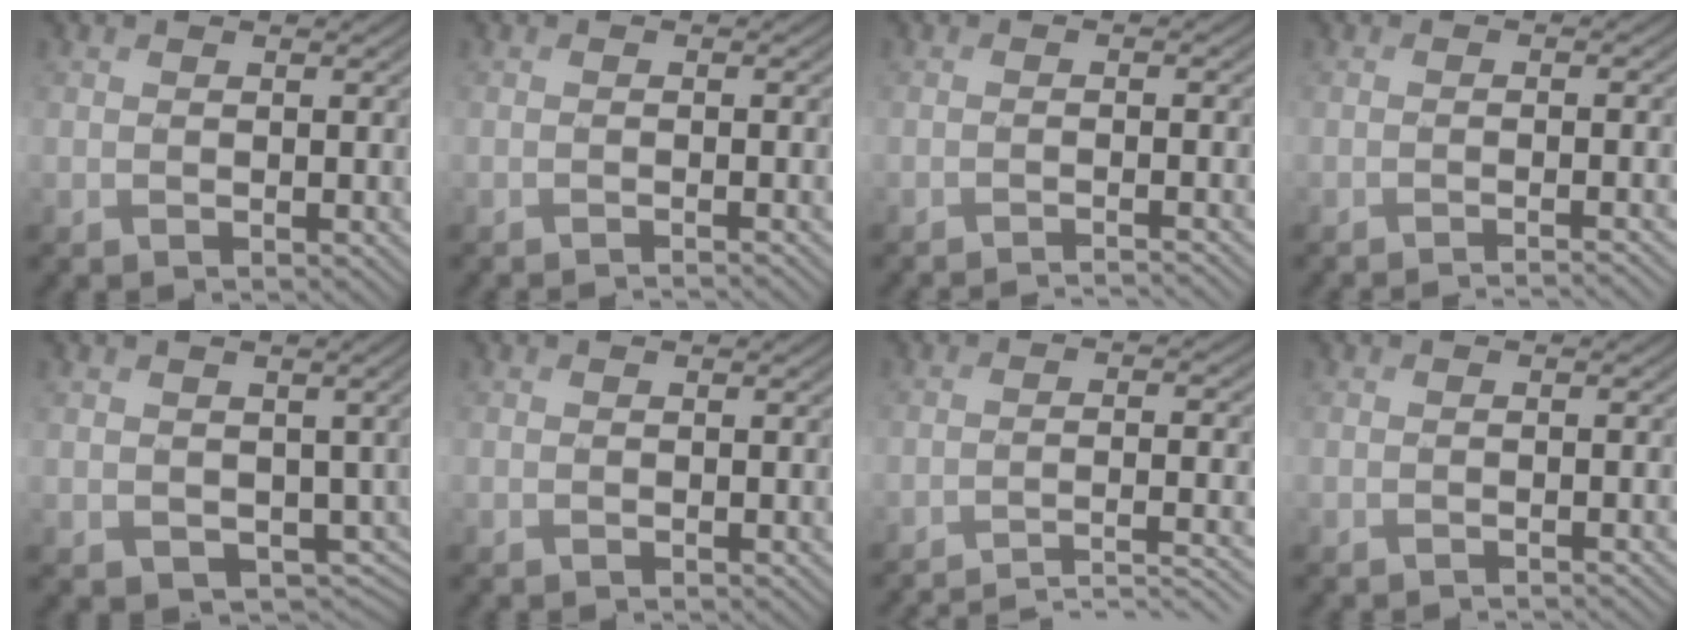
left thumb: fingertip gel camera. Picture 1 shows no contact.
{"total": 1.4, "force": [-1.0, 0.2, 0.9], "torque": [0.000, -0.003, -0.025]}
{"total": 2.9, "force": [-2.3, 0.3, 1.6], "torque": [-0.015, -0.001, -0.045]}
{"total": 2.8, "force": [-2.0, 0.4, 2.0], "torque": [-0.019, 0.000, -0.041]}
{"total": 4.9, "force": [0.3, 4.0, 2.8], "torque": [-0.070, -0.030, 0.008]}
{"total": 0.0}
{"total": 7.9, "force": [-6.7, 0.8, 4.0], "torque": [-0.064, 0.015, -0.099]}
{"total": 0.9, "force": [-0.7, 0.1, 0.6], "torque": [-0.004, 0.003, -0.017]}